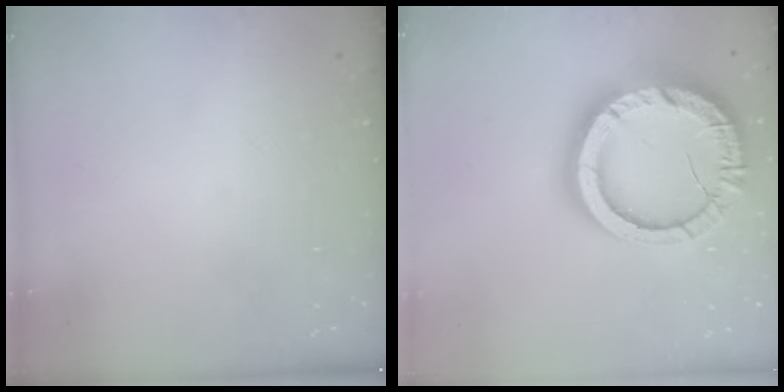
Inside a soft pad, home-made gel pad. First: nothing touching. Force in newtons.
{"total": 22.5, "press": 22.4, "slide": 2.0}